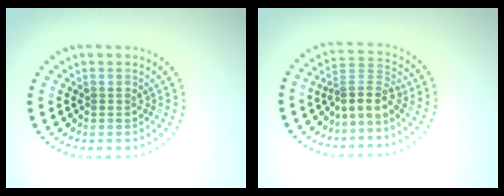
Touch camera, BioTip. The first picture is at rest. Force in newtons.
{"total": 3.0, "press": 2.1, "slide": 2.1}